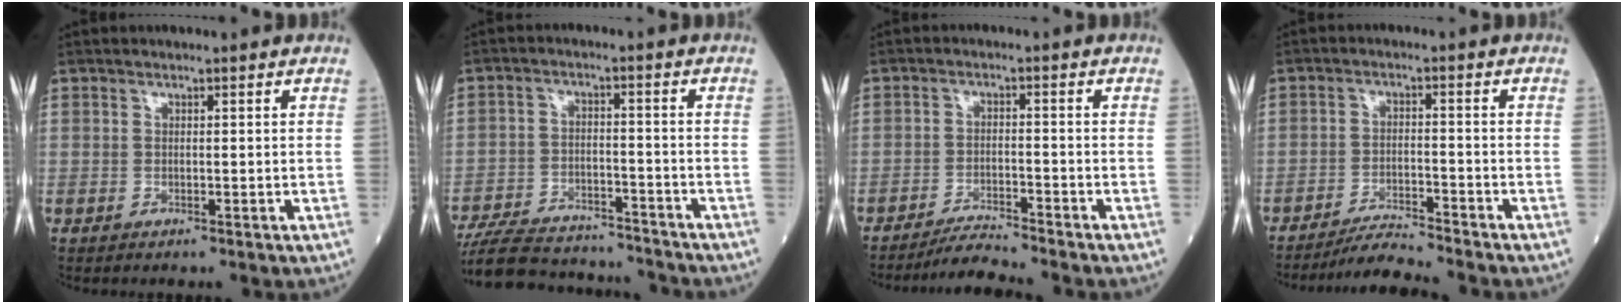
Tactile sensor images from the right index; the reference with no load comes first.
{"total": 16.8, "force": [-15.7, 3.7, 4.7], "torque": [-0.100, 0.003, -0.236]}
{"total": 4.7, "force": [-4.5, -1.4, 0.6], "torque": [-0.015, -0.017, -0.081]}
{"total": 5.7, "force": [-5.5, -1.4, 0.9], "torque": [-0.016, -0.016, -0.100]}